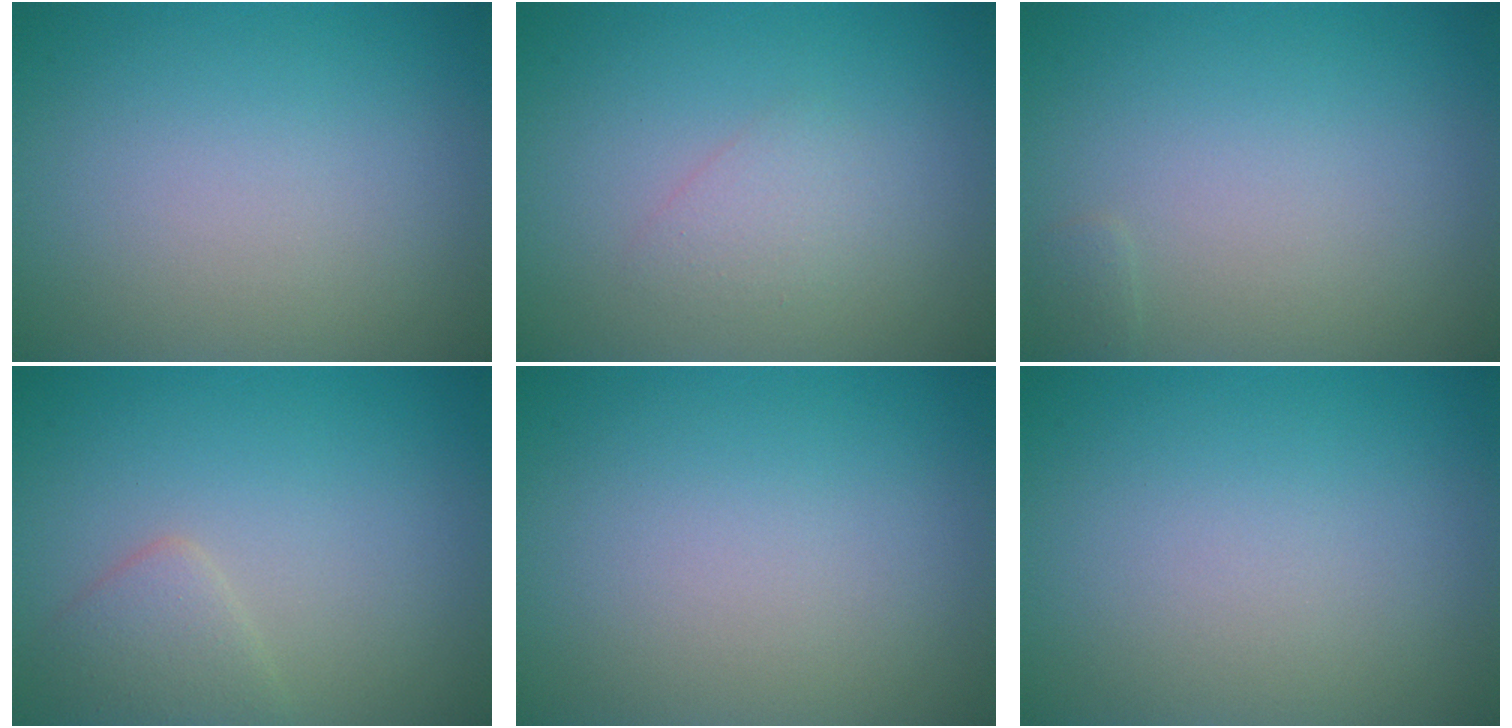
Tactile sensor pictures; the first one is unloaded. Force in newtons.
{"total": 1.4, "press": 1.4, "slide": 0.2}
{"total": 0.5, "press": 0.5, "slide": 0.0}
{"total": 2.0, "press": 2.0, "slide": 0.0}
{"total": 0.0}
{"total": 0.0}